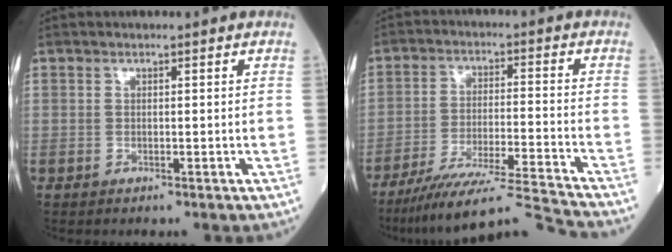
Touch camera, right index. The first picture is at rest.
{"total": 14.5, "force": [-13.3, -2.7, 5.2], "torque": [-0.075, -0.004, -0.221]}